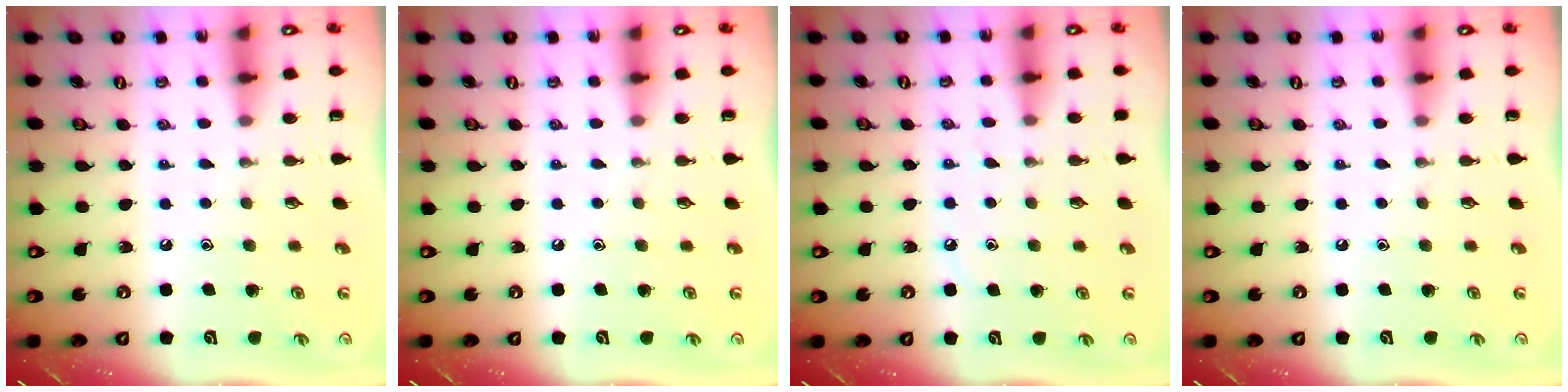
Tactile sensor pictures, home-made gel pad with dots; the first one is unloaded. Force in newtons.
{"total": 0.0}
{"total": 6.5, "press": 6.4, "slide": 0.9}
{"total": 0.0}